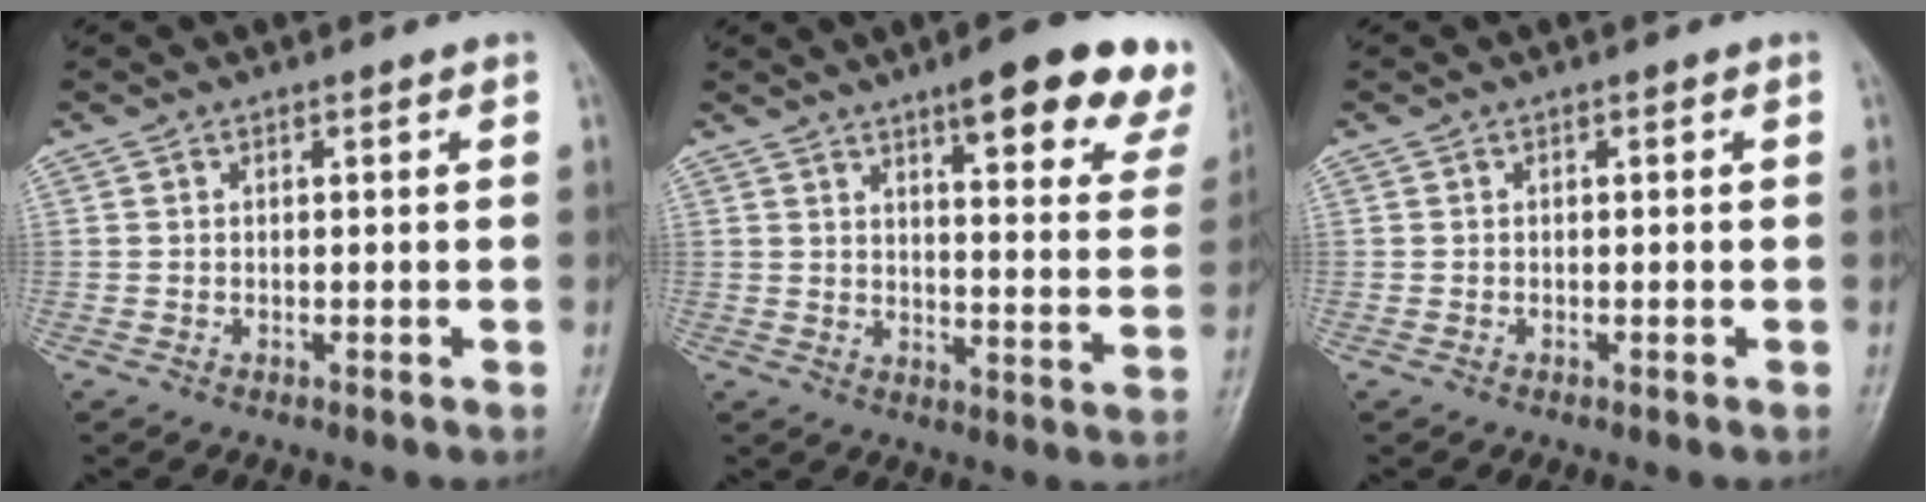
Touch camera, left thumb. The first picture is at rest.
{"total": 19.1, "force": [12.7, 4.5, 13.5], "torque": [-0.139, -0.047, 0.150]}
{"total": 0.0}